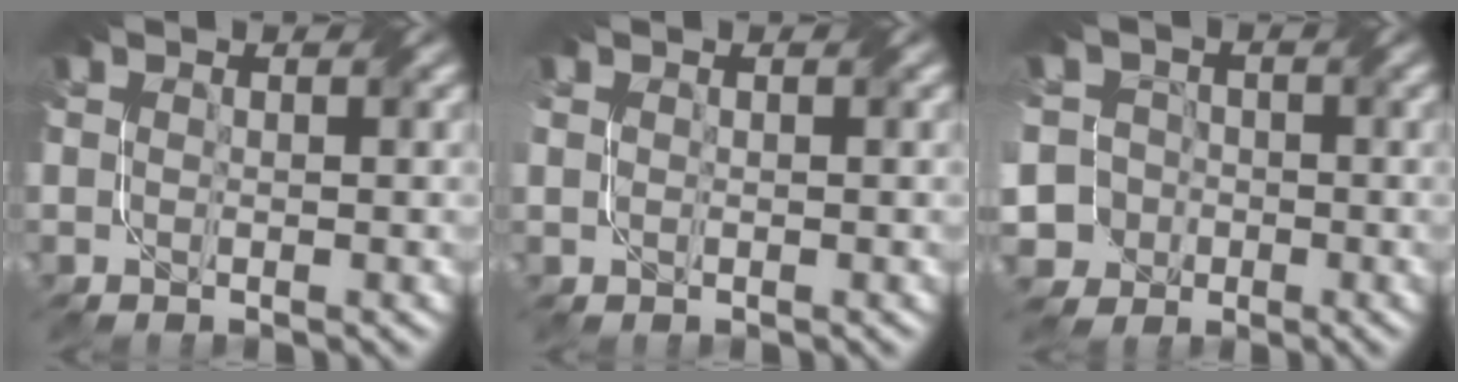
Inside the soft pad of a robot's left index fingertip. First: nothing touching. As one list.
[{"total": 0.6, "force": [0.1, 0.4, 0.4], "torque": [-0.010, 0.000, 0.003]}, {"total": 8.7, "force": [-3.8, 7.4, 2.6], "torque": [-0.060, 0.007, -0.106]}]